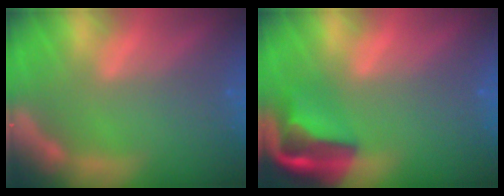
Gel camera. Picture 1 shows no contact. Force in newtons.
{"total": 6.4}